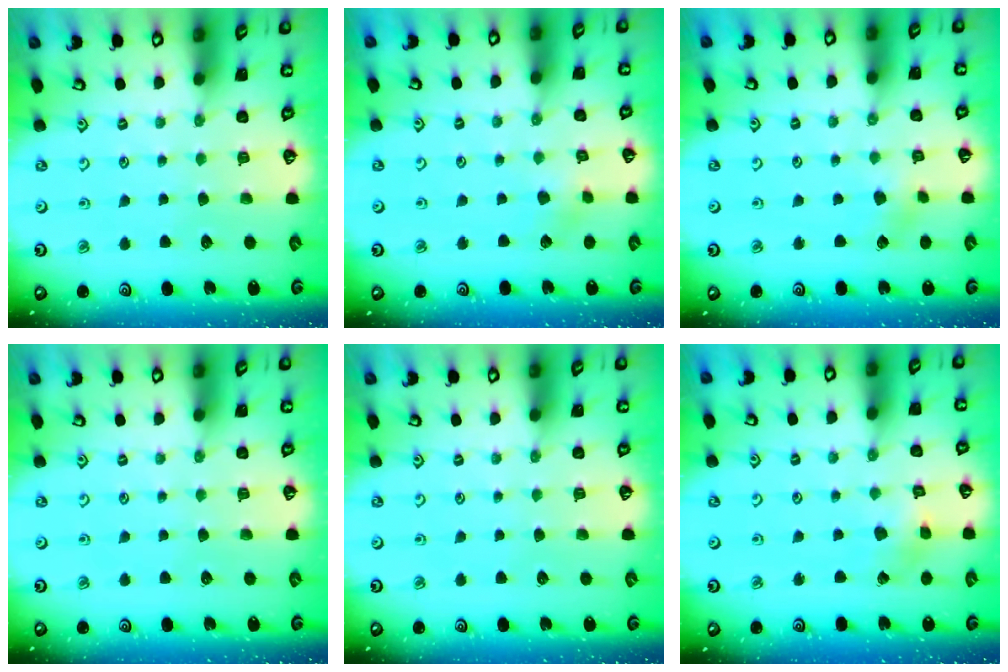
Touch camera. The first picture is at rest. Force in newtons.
{"total": 2.9, "press": 2.9, "slide": 0.3}
{"total": 2.7, "press": 2.7, "slide": 0.4}
{"total": 0.0}
{"total": 0.0}
{"total": 2.2, "press": 2.2, "slide": 0.3}